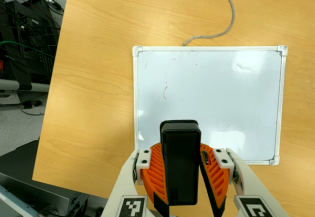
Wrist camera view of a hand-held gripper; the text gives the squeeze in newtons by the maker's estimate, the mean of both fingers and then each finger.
{"total": 10.1, "left": 9.6, "right": 10.5}